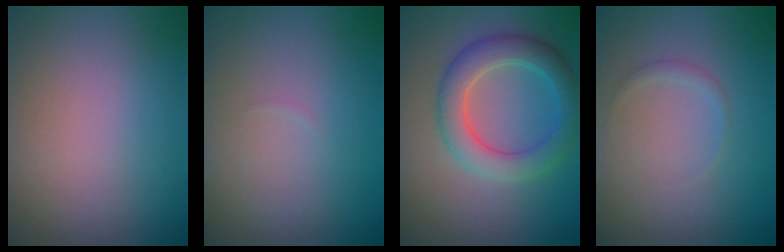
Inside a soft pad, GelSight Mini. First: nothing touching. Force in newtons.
{"total": 0.0}
{"total": 4.8, "press": 4.8, "slide": 0.3}
{"total": 0.7, "press": 0.7, "slide": 0.0}